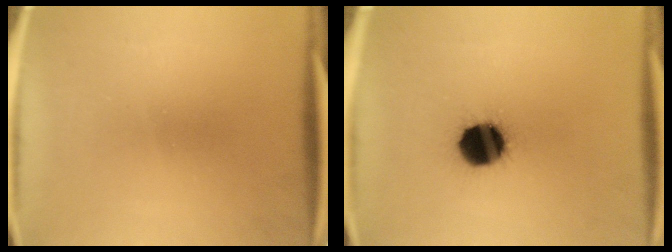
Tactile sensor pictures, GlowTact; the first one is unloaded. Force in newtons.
{"total": 13.4}